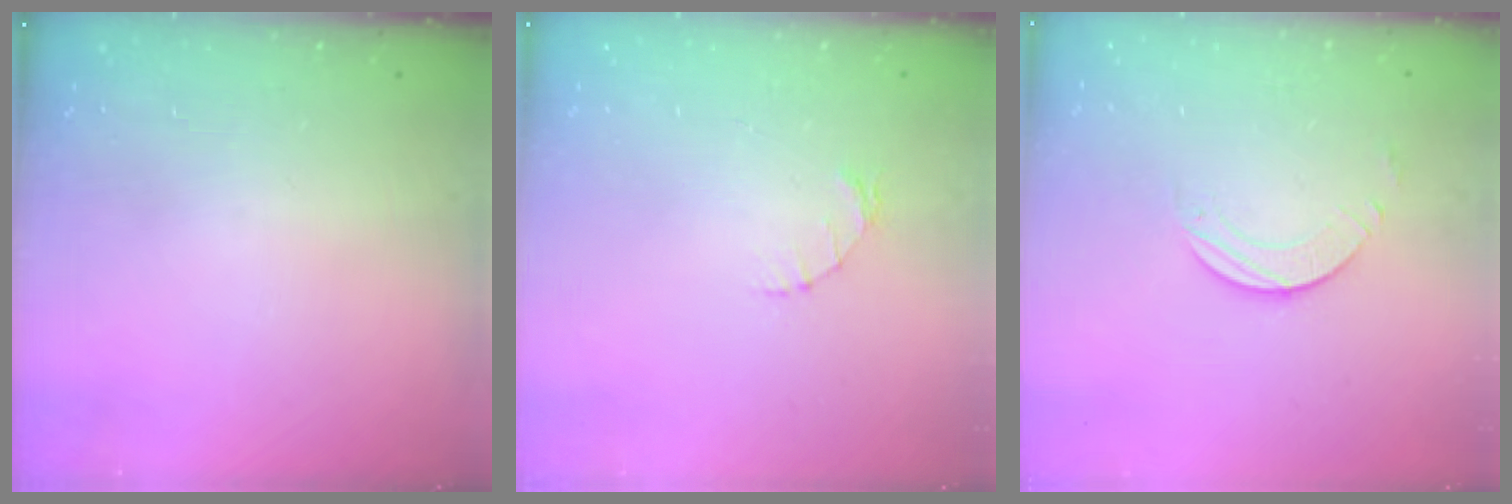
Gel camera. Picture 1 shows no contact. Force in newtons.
{"total": 2.0, "press": 2.0, "slide": 0.4}
{"total": 2.3, "press": 2.3, "slide": 0.2}